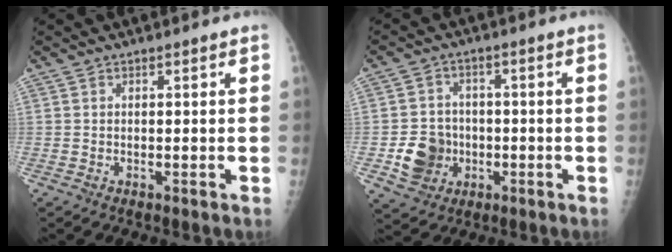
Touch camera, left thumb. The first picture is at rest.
{"total": 8.3, "force": [-2.2, 7.4, 3.1], "torque": [-0.026, 0.012, -0.032]}